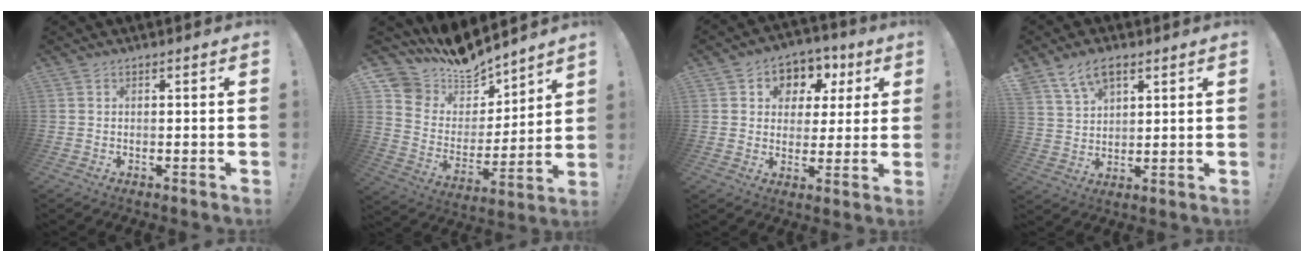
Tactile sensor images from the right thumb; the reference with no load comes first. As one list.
[{"total": 11.8, "force": [11.1, 4.0, 0.2], "torque": [-0.029, -0.104, 0.202]}, {"total": 7.5, "force": [1.8, 7.0, 2.1], "torque": [-0.022, -0.014, 0.038]}, {"total": 9.0, "force": [5.6, 5.4, 4.5], "torque": [-0.083, -0.019, 0.110]}]